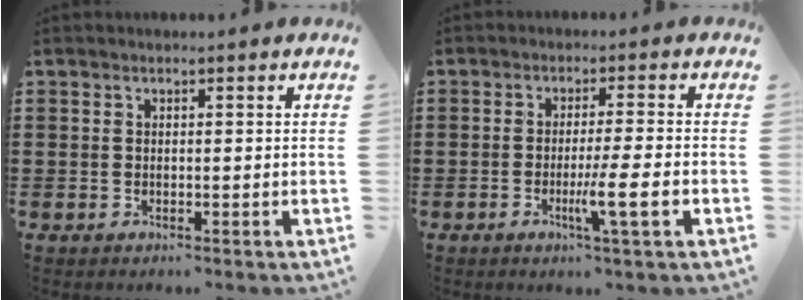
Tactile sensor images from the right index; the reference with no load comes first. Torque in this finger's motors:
{"motor_torque": [1.27, -0.29, 0.54, 0.15]}